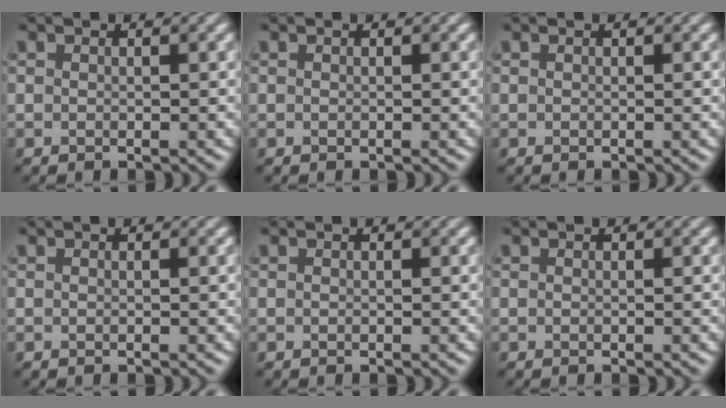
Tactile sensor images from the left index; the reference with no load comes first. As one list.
[{"total": 0.0}, {"total": 0.0}, {"total": 0.0}, {"total": 0.0}, {"total": 0.0}]